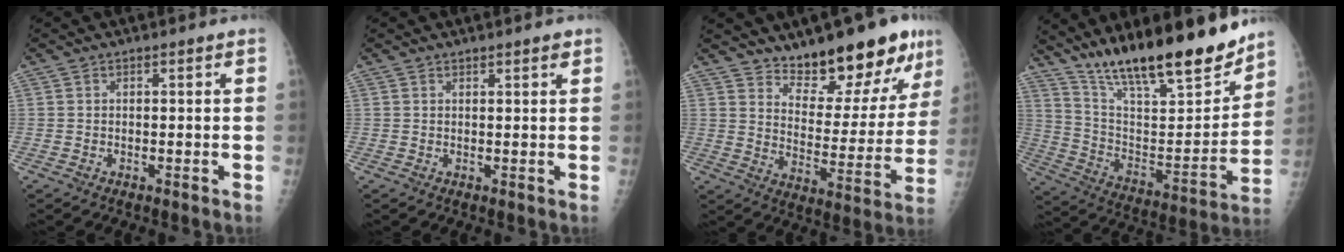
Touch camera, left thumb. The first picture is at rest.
{"total": 1.4, "force": [1.0, 0.3, 0.9], "torque": [-0.012, -0.004, 0.012]}
{"total": 16.7, "force": [12.4, 5.6, 9.7], "torque": [-0.086, -0.093, 0.192]}
{"total": 24.6, "force": [19.2, 5.6, 14.3], "torque": [-0.200, -0.091, 0.323]}